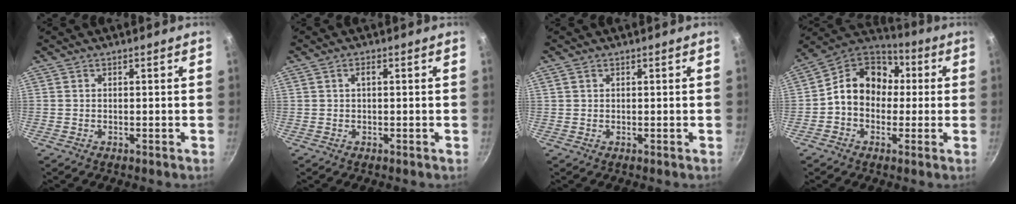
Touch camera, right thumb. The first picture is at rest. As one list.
[{"total": 1.3, "force": [0.2, 0.6, 1.1], "torque": [-0.019, 0.007, 0.004]}, {"total": 1.0, "force": [0.4, 0.7, 0.4], "torque": [-0.007, 0.002, 0.007]}, {"total": 13.7, "force": [0.6, 11.2, 7.9], "torque": [-0.085, 0.038, -0.013]}]